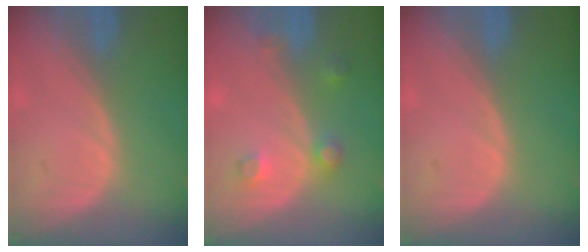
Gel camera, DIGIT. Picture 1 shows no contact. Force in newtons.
{"total": 3.5, "press": 3.3, "slide": 1.2}
{"total": 0.0}